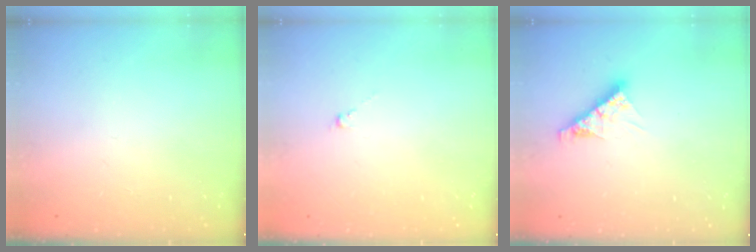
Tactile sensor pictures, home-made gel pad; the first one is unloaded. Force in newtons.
{"total": 0.5, "press": 0.3, "slide": 0.4}
{"total": 8.0, "press": 8.0, "slide": 0.7}